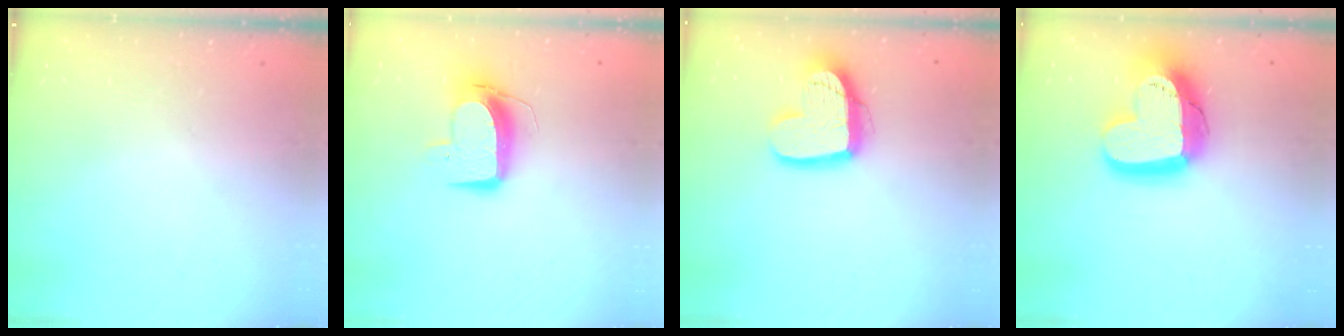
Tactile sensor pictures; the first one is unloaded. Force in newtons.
{"total": 11.1, "press": 11.0, "slide": 1.2}
{"total": 15.3, "press": 15.2, "slide": 1.3}
{"total": 21.6, "press": 21.5, "slide": 1.9}